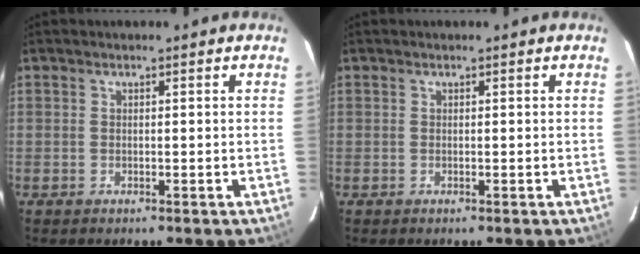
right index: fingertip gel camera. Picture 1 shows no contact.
{"total": 0.0}